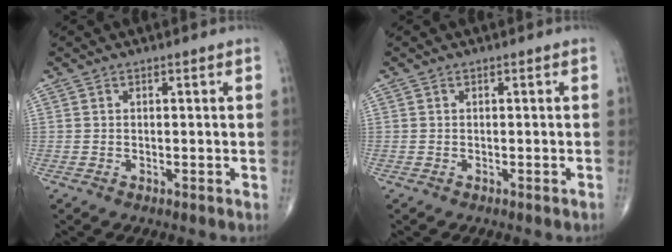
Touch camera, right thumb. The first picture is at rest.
{"total": 0.0}